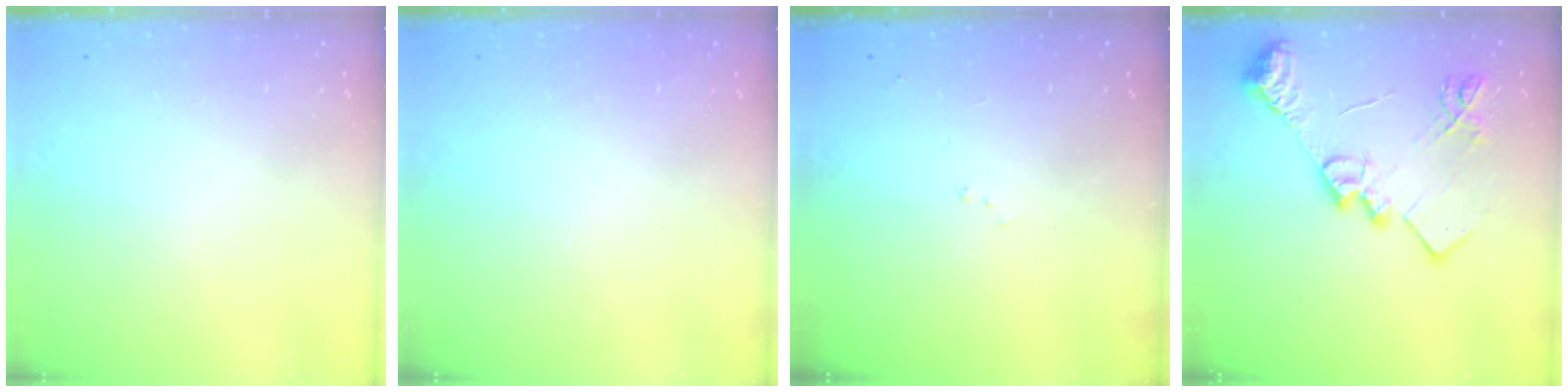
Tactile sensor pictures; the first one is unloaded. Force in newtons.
{"total": 1.0, "press": 1.0, "slide": 0.1}
{"total": 6.2, "press": 6.1, "slide": 0.9}
{"total": 17.7, "press": 17.6, "slide": 1.0}